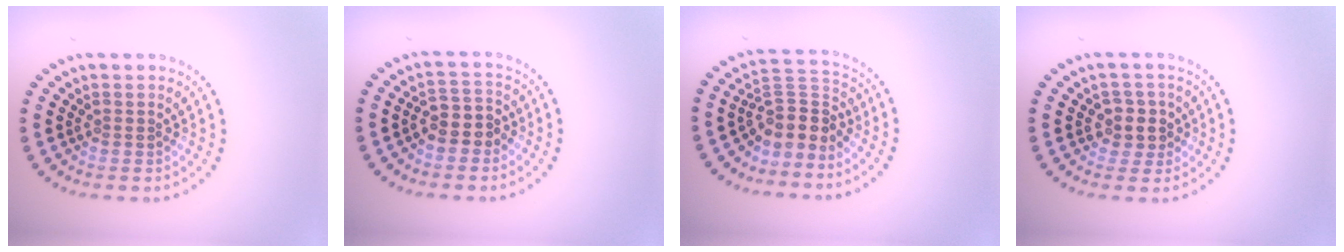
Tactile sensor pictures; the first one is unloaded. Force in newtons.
{"total": 2.4, "press": 2.3, "slide": 1.0}
{"total": 3.5, "press": 2.5, "slide": 2.4}
{"total": 2.3, "press": 2.0, "slide": 1.0}